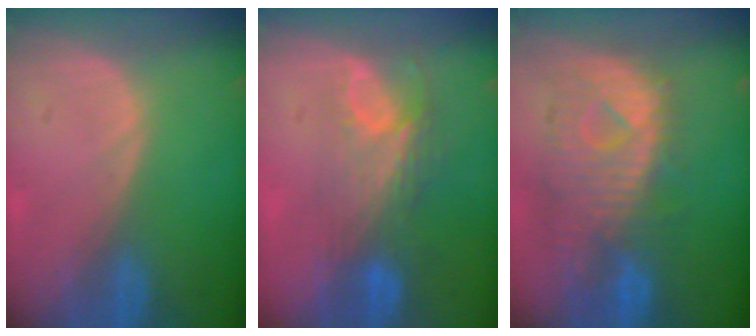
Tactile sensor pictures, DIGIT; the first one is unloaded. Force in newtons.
{"total": 7.8, "press": 6.9, "slide": 3.8}
{"total": 10.7, "press": 9.7, "slide": 4.7}